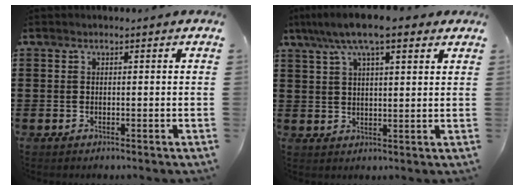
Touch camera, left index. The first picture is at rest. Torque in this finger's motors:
{"motor_torque": [2.14, 0.00, 1.05, 0.21]}